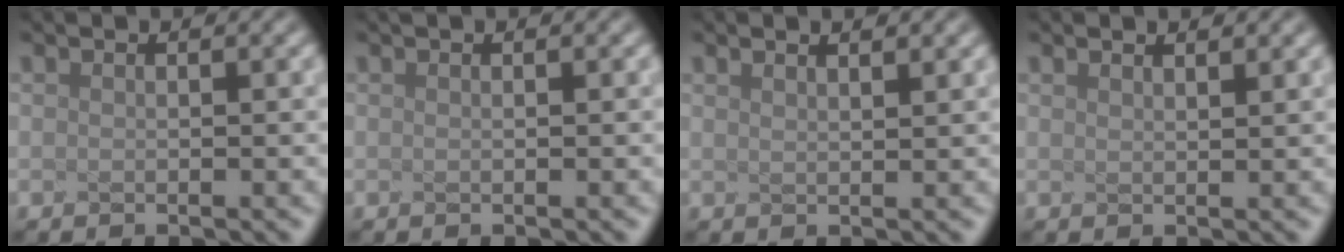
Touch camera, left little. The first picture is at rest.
{"total": 1.1, "force": [0.5, 0.6, 0.8], "torque": [-0.008, 0.017, 0.001]}
{"total": 1.9, "force": [1.4, 0.5, 1.1], "torque": [-0.009, 0.024, 0.011]}
{"total": 1.3, "force": [1.1, 0.3, 0.6], "torque": [-0.003, 0.016, 0.010]}